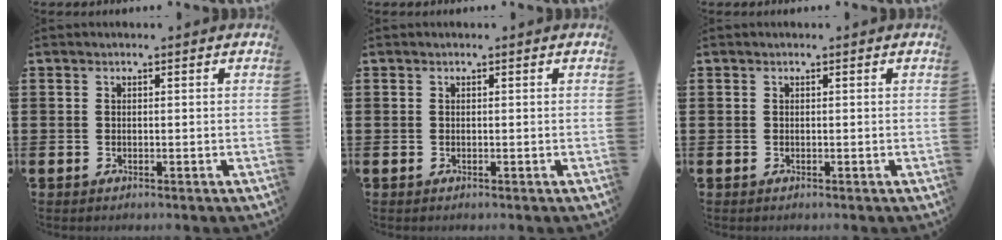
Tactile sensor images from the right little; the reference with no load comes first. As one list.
[{"total": 0.0}, {"total": 0.0}]